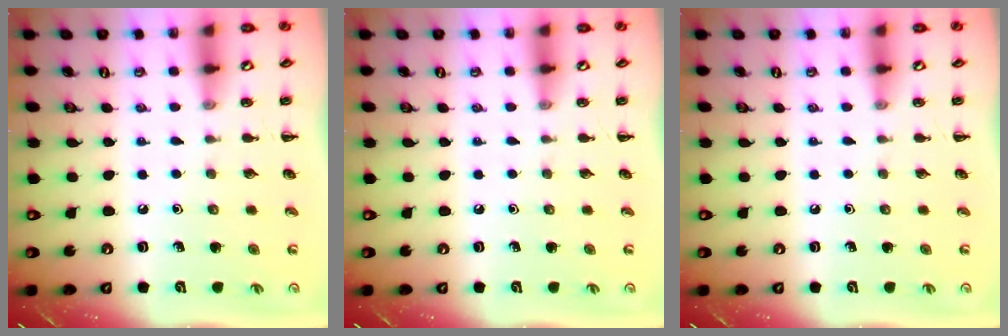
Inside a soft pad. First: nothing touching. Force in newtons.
{"total": 0.0}
{"total": 0.0}